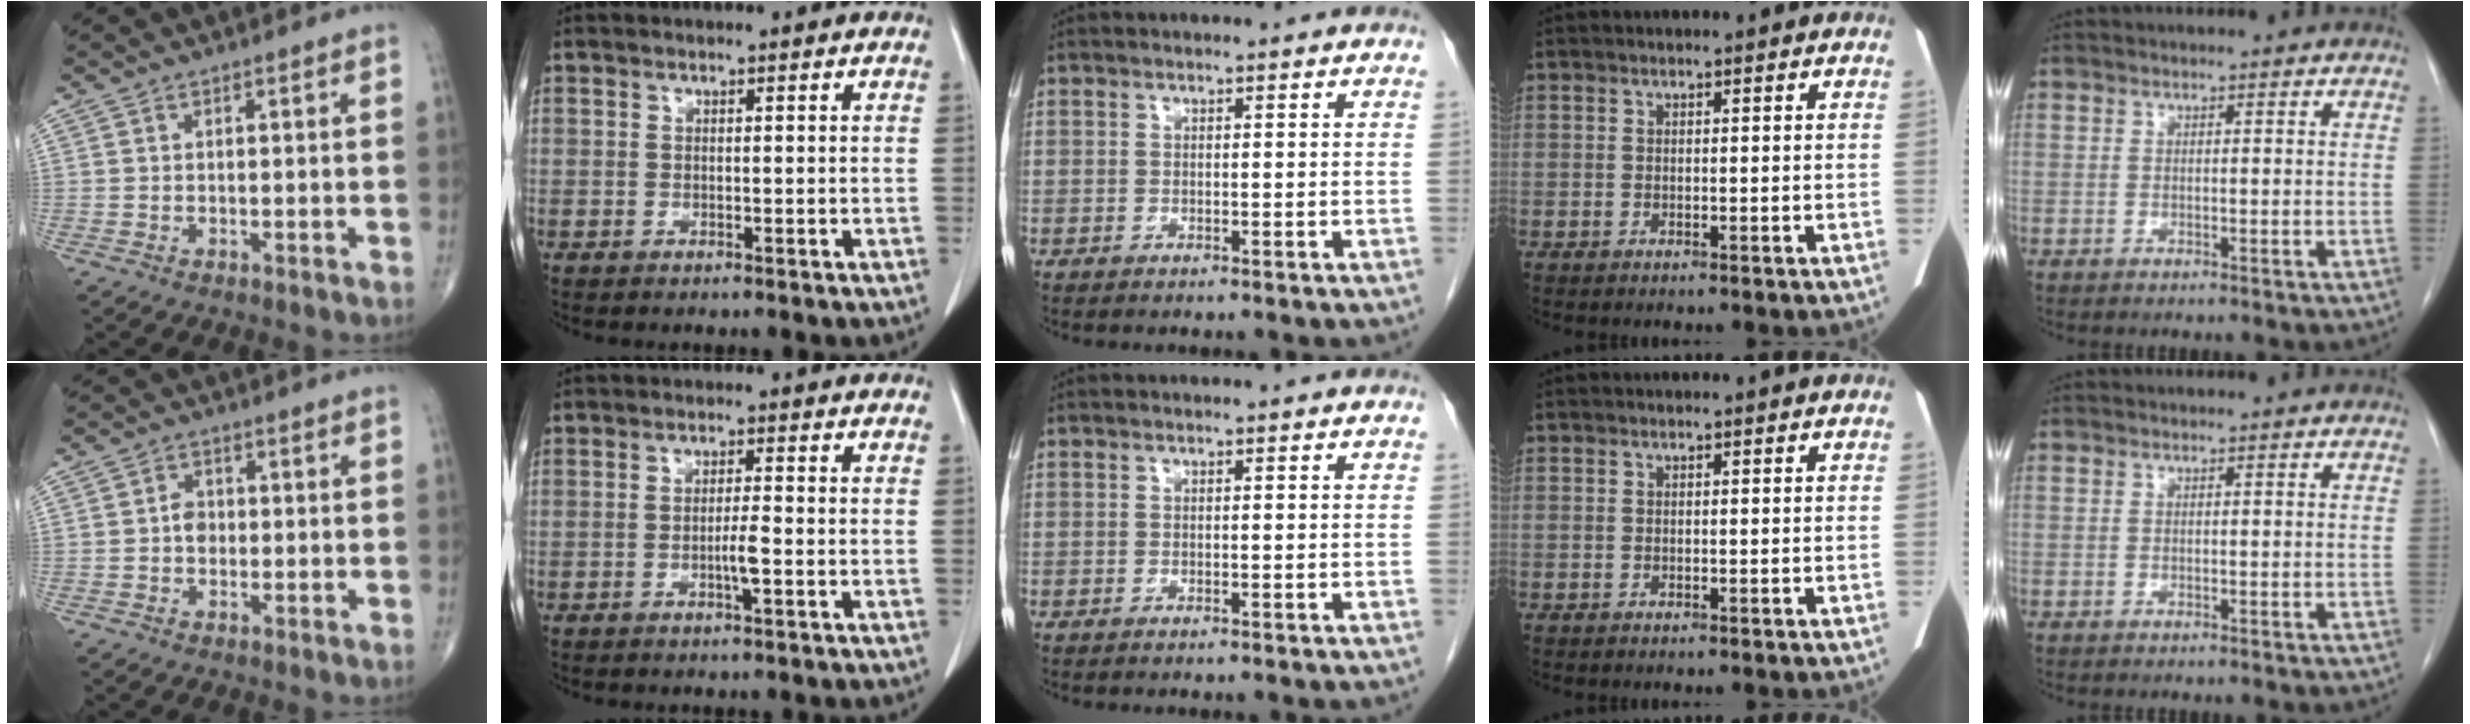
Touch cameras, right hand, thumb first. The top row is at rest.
{"thumb": {"total": 2.7, "force": [-0.3, 2.2, 1.6], "torque": [-0.015, 0.006, -0.011]}, "index": {"total": 2.5, "force": [-0.9, -0.1, 2.3], "torque": [-0.044, -0.001, -0.016]}}